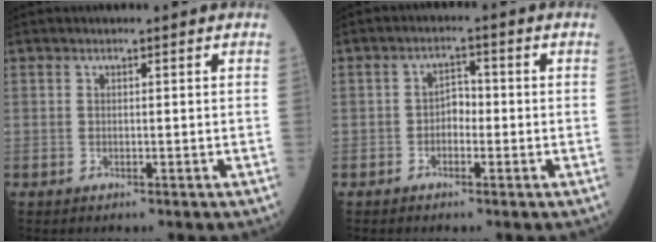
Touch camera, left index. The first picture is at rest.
{"total": 2.6, "force": [-0.7, 1.6, 1.9], "torque": [-0.026, 0.010, -0.019]}